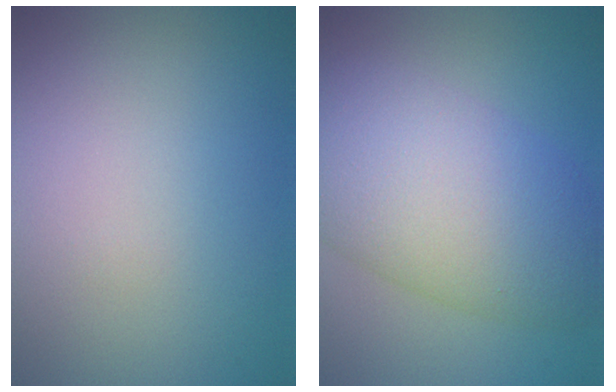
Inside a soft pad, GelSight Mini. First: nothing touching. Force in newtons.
{"total": 9.6, "press": 9.6, "slide": 0.2}